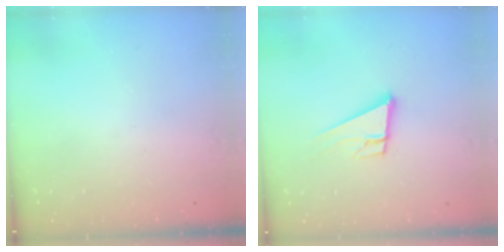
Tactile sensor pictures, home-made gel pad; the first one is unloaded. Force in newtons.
{"total": 10.6, "press": 10.1, "slide": 3.3}